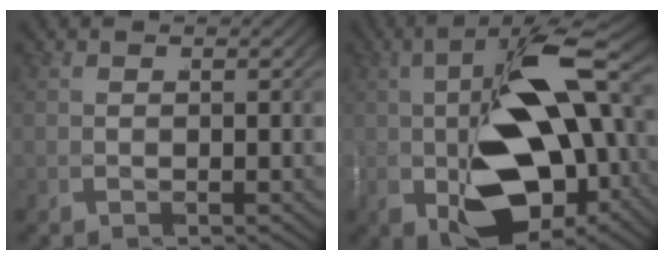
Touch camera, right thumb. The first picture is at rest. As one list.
[{"total": 13.5, "force": [-2.5, 6.3, 11.6], "torque": [-0.216, -0.016, -0.026]}]